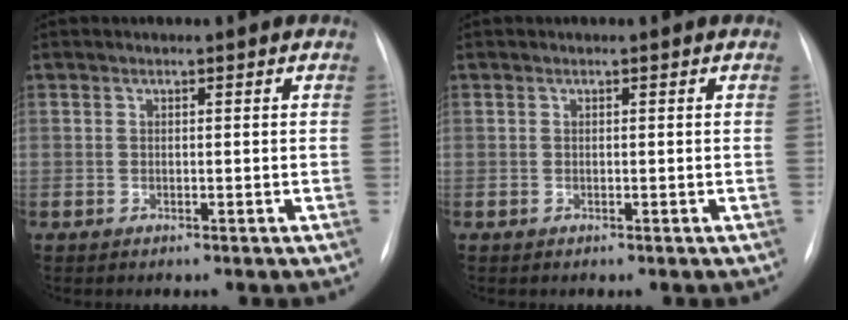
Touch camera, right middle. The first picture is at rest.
{"total": 0.0}